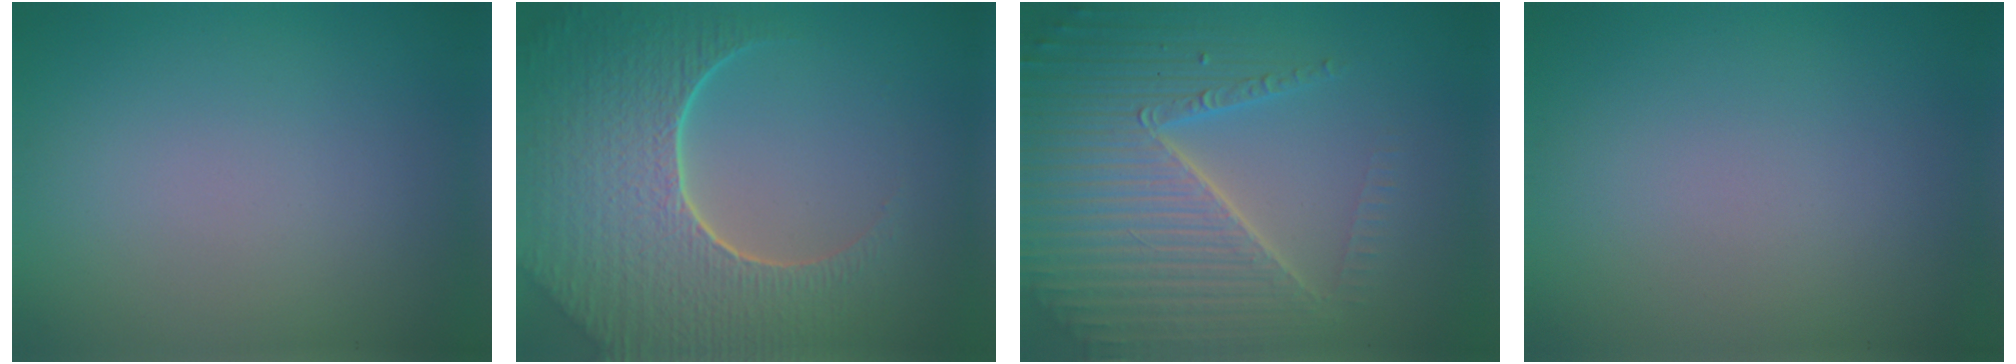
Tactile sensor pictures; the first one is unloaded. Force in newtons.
{"total": 9.3, "press": 6.7, "slide": 6.5}
{"total": 7.1, "press": 6.9, "slide": 1.7}
{"total": 0.0}